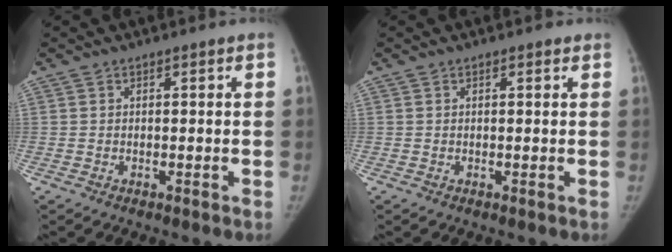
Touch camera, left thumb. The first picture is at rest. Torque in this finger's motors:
{"motor_torque": [0.12, 0.02, -0.20, -0.20, 0.05]}